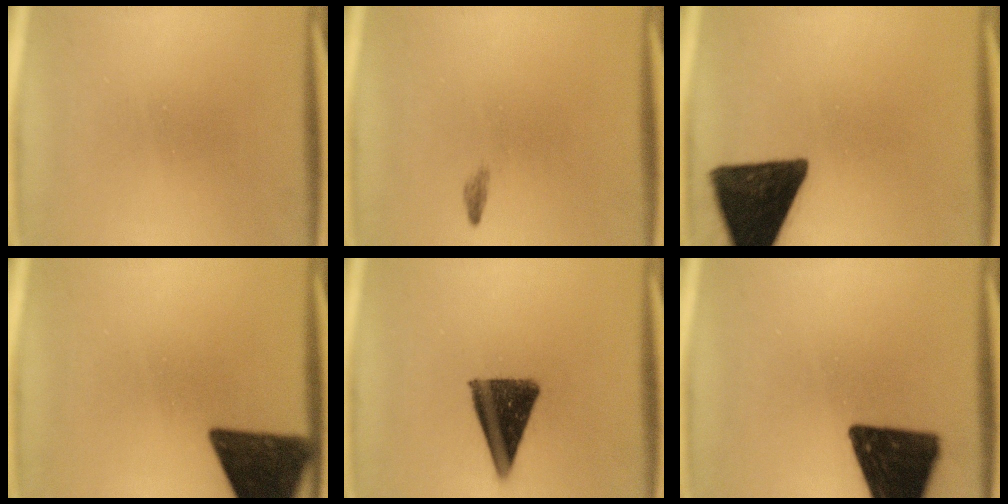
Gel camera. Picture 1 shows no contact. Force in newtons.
{"total": 0.5}
{"total": 16.4}
{"total": 12.5}
{"total": 11.6}
{"total": 19.5}